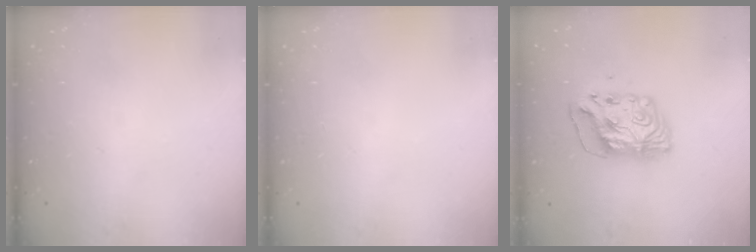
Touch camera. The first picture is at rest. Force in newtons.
{"total": 0.0}
{"total": 11.3, "press": 11.3, "slide": 1.1}